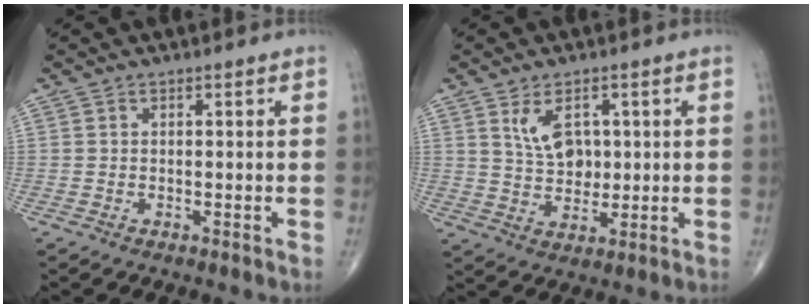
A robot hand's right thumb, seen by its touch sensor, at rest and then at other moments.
{"total": 6.7, "force": [2.2, 4.4, 4.6], "torque": [-0.061, -0.012, 0.047]}